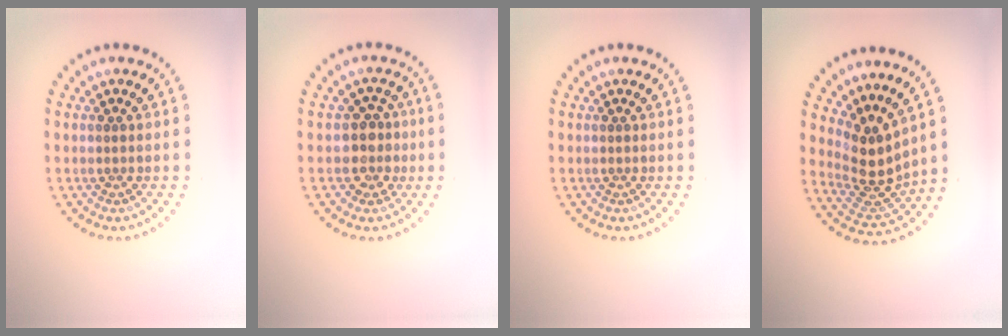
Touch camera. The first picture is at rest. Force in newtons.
{"total": 2.5, "press": 2.2, "slide": 1.2}
{"total": 0.0}
{"total": 4.0, "press": 2.9, "slide": 2.7}